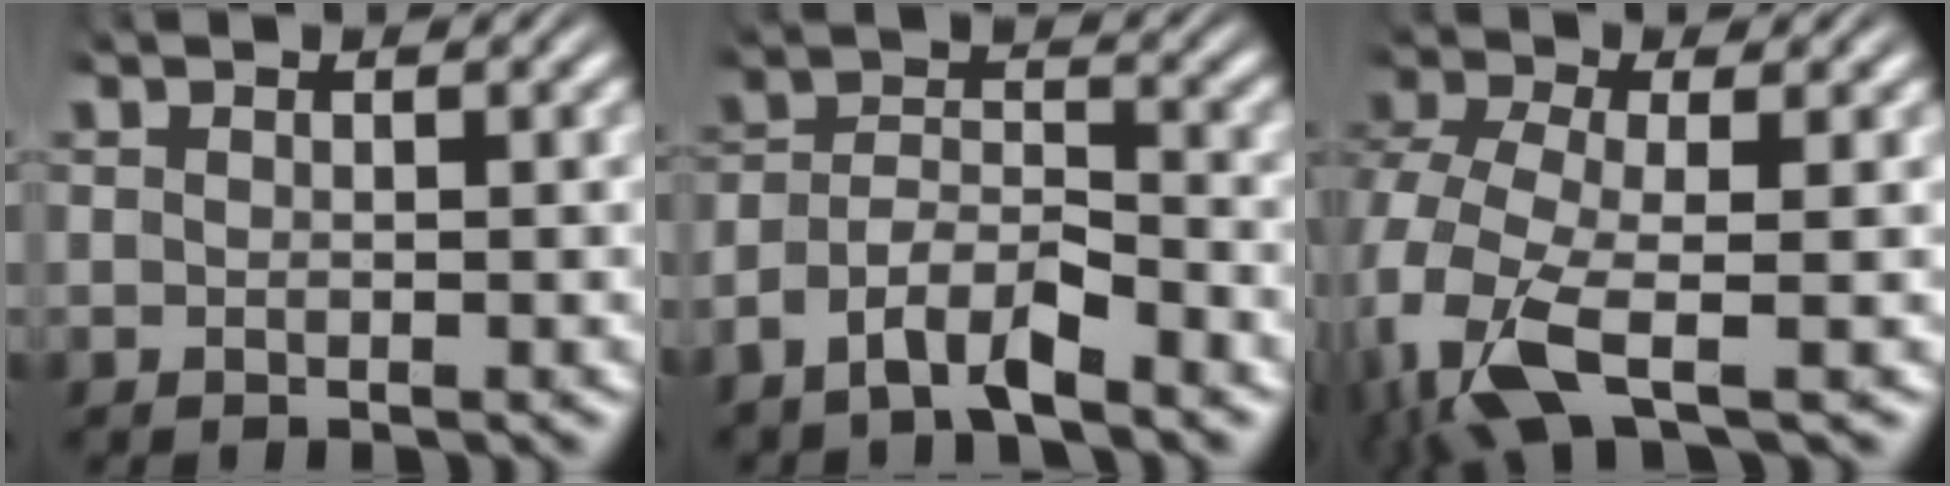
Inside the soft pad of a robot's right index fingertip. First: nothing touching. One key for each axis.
{"total": 6.2, "fx": -3.8, "fy": 4.1, "fz": 2.6, "tx": -0.062, "ty": -0.018, "tz": -0.075}
{"total": 7.7, "fx": -2.7, "fy": 5.1, "fz": 5.2, "tx": -0.145, "ty": -0.047, "tz": -0.032}